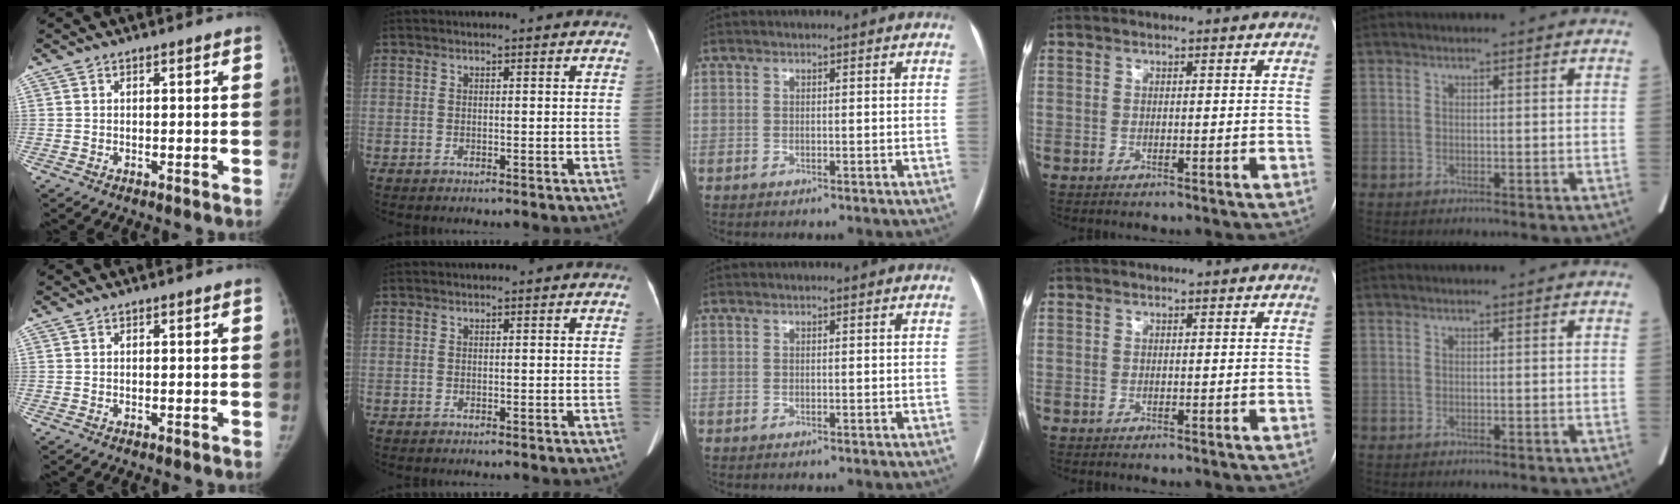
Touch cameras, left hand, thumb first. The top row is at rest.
{}